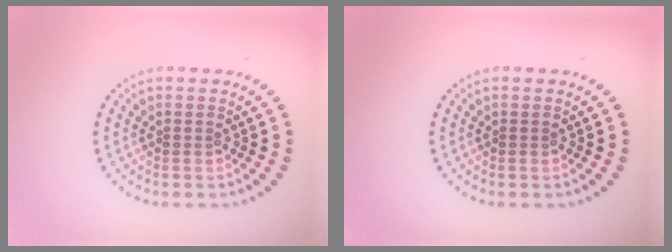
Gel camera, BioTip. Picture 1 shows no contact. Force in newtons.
{"total": 0.0}